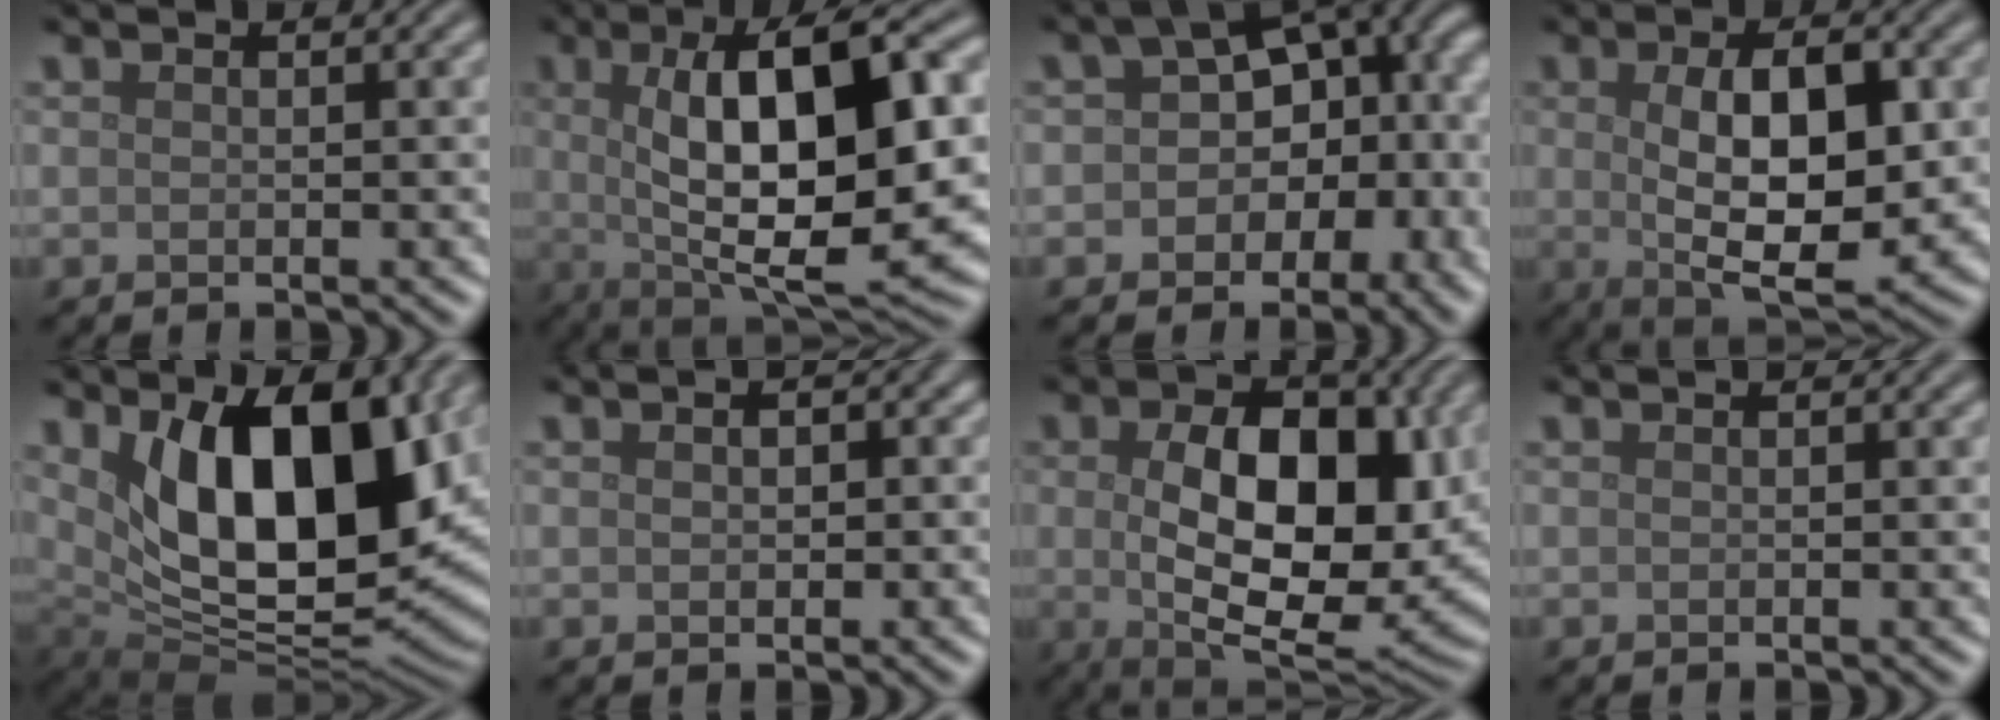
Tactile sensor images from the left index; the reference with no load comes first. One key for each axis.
{"total": 14.3, "fx": 1.6, "fy": 4.8, "fz": 13.4, "tx": -0.184, "ty": 0.008, "tz": 0.018}
{"total": 16.1, "fx": -0.5, "fy": 11.4, "fz": 11.4, "tx": -0.123, "ty": -0.011, "tz": 0.004}
{"total": 9.5, "fx": 0.2, "fy": 4.1, "fz": 8.5, "tx": -0.128, "ty": -0.004, "tz": 0.008}
{"total": 14.6, "fx": 3.8, "fy": 6.9, "fz": 12.3, "tx": -0.160, "ty": -0.015, "tz": 0.065}
{"total": 1.0, "fx": 0.0, "fy": 0.7, "fz": 0.6, "tx": -0.007, "ty": -0.001, "tz": 0.000}
{"total": 11.9, "fx": 0.6, "fy": 6.7, "fz": 9.8, "tx": -0.137, "ty": -0.012, "tz": 0.017}
{"total": 0.0}